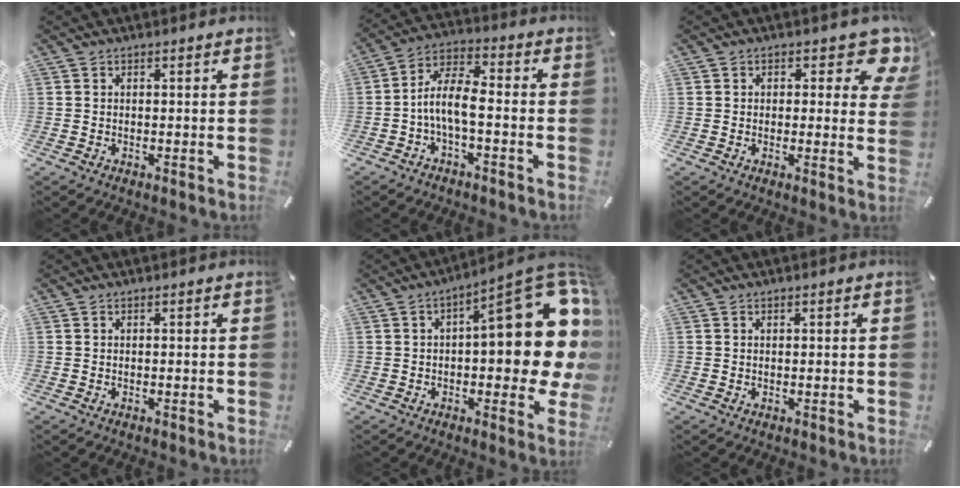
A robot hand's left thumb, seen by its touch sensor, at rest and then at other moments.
{"total": 8.5, "force": [-2.9, 3.4, 7.2], "torque": [-0.146, 0.006, -0.054]}
{"total": 7.4, "force": [4.2, 3.9, 4.7], "torque": [-0.038, -0.027, 0.066]}
{"total": 0.0}
{"total": 24.4, "force": [4.5, 10.3, 21.7], "torque": [-0.265, -0.036, 0.081]}
{"total": 0.0}